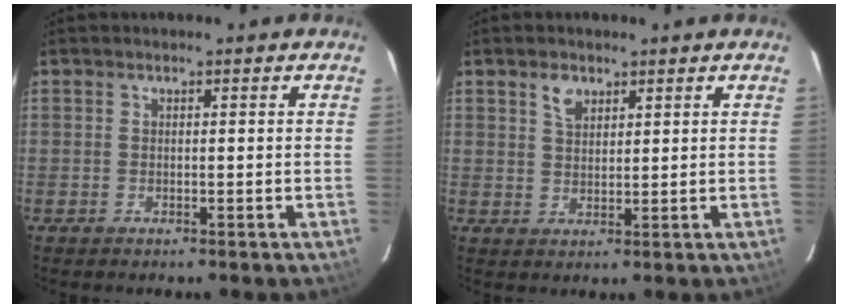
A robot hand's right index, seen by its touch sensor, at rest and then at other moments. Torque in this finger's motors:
{"motor_torque": [0.01, 0.00, 0.07, 0.02]}